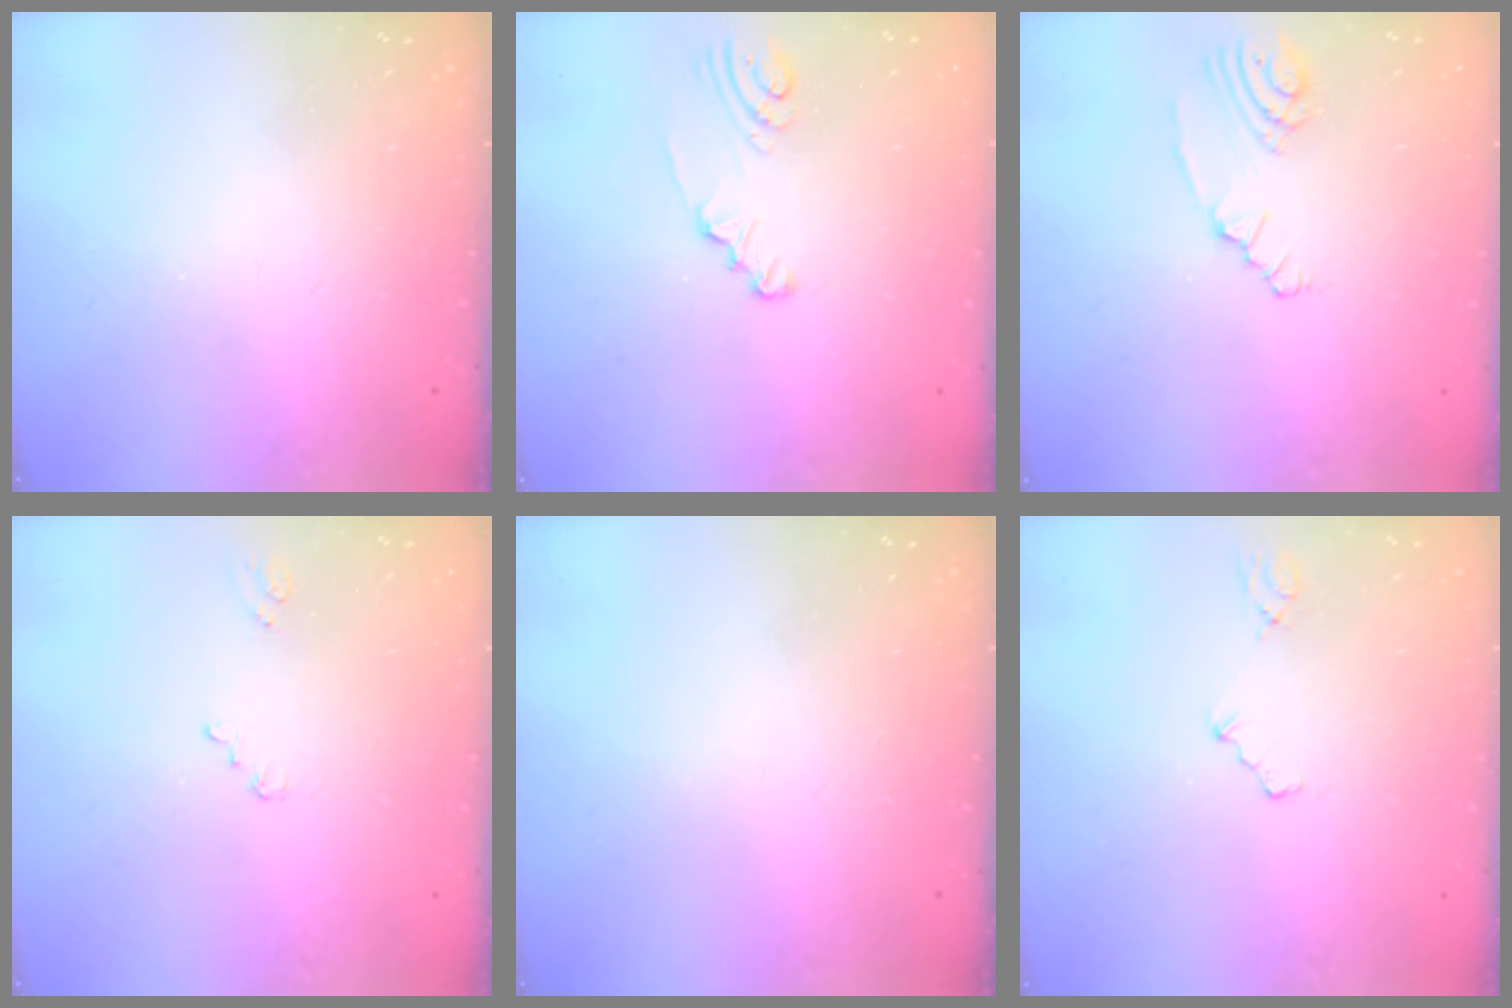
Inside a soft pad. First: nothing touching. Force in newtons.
{"total": 2.8, "press": 2.8, "slide": 0.3}
{"total": 3.1, "press": 3.1, "slide": 0.4}
{"total": 1.0, "press": 1.0, "slide": 0.1}
{"total": 0.0}
{"total": 2.9, "press": 2.9, "slide": 0.3}